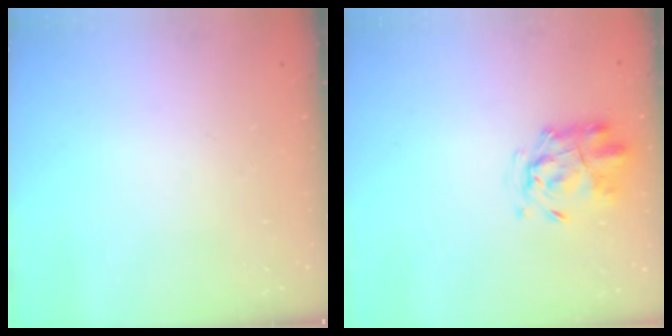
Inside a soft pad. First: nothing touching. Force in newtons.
{"total": 3.1, "press": 2.8, "slide": 1.5}